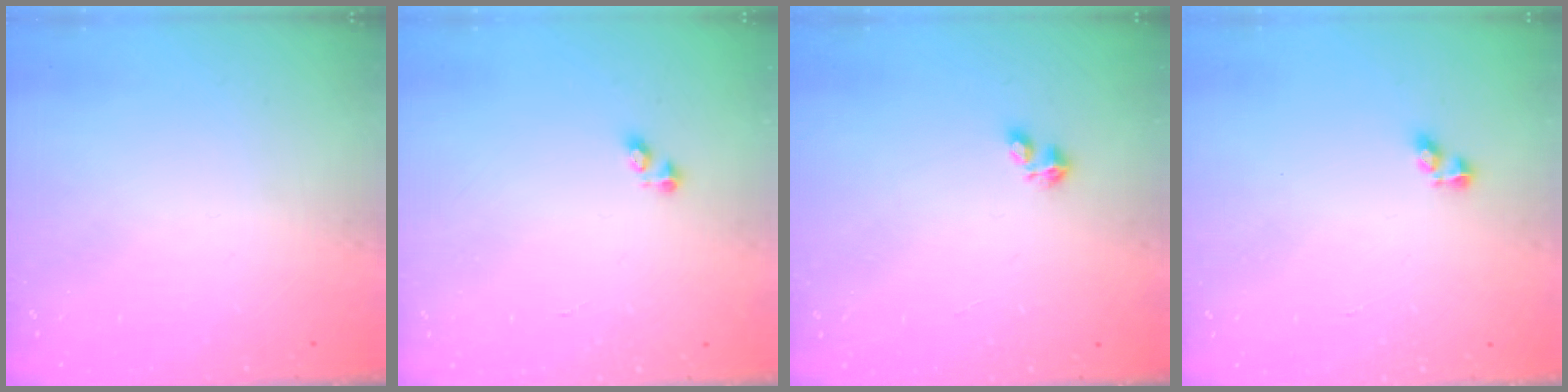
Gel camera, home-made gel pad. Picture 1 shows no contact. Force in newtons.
{"total": 2.2, "press": 2.2, "slide": 0.3}
{"total": 2.4, "press": 2.3, "slide": 0.6}
{"total": 3.6, "press": 3.5, "slide": 0.6}